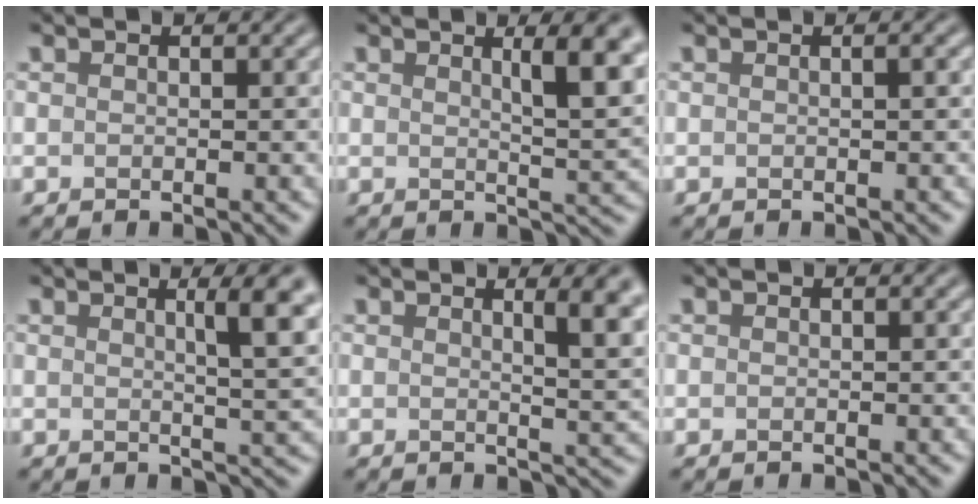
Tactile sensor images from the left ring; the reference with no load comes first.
{"total": 5.5, "force": [2.0, 1.5, 4.9], "torque": [-0.052, -0.001, 0.029]}
{"total": 0.6, "force": [0.1, 0.1, 0.6], "torque": [-0.008, 0.005, 0.002]}
{"total": 5.0, "force": [1.7, 1.1, 4.6], "torque": [-0.049, 0.004, 0.023]}
{"total": 4.9, "force": [1.9, 1.7, 4.2], "torque": [-0.033, 0.002, 0.025]}
{"total": 0.0}